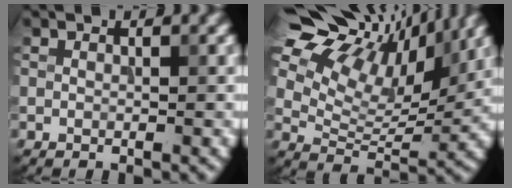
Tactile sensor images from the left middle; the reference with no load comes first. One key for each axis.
{"total": 14.7, "fx": 10.7, "fy": 6.1, "fz": 8.0, "tx": -0.166, "ty": 0.042, "tz": 0.161}